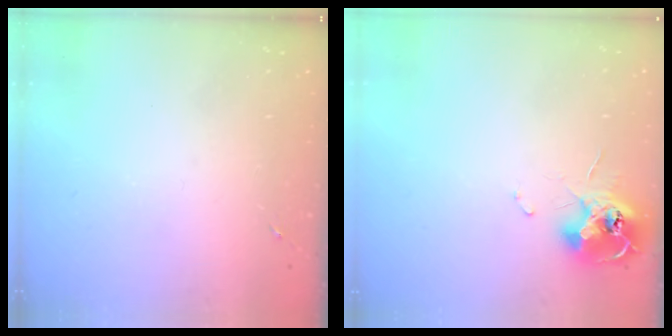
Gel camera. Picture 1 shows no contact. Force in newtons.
{"total": 12.0, "press": 11.9, "slide": 1.2}